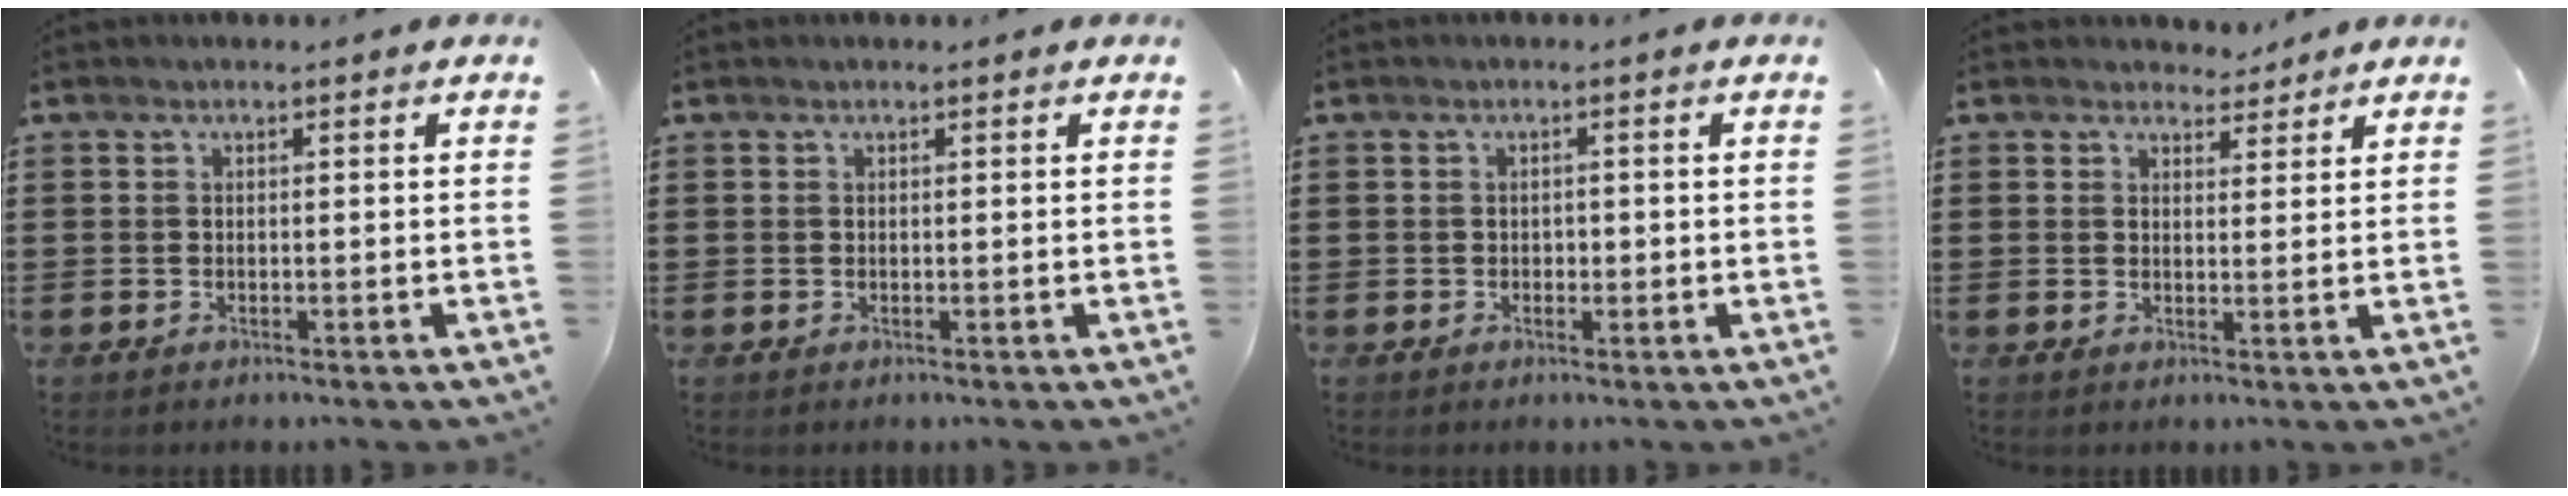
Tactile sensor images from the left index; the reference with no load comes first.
{"total": 0.0}
{"total": 0.7, "force": [0.0, 0.6, 0.4], "torque": [-0.010, 0.004, 0.000]}
{"total": 3.0, "force": [2.8, 1.1, 0.3], "torque": [-0.006, -0.006, 0.051]}